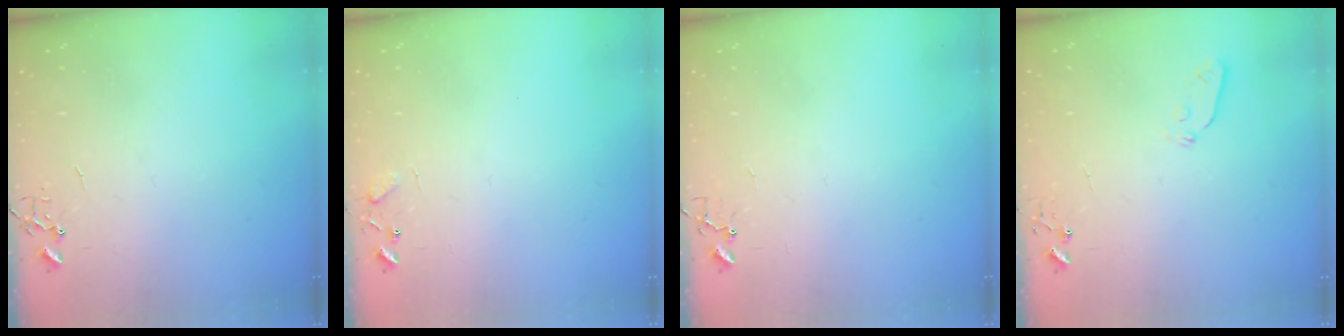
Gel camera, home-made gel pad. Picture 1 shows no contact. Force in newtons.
{"total": 5.8, "press": 5.8, "slide": 0.5}
{"total": 4.1, "press": 4.1, "slide": 0.2}
{"total": 3.9, "press": 3.8, "slide": 0.8}